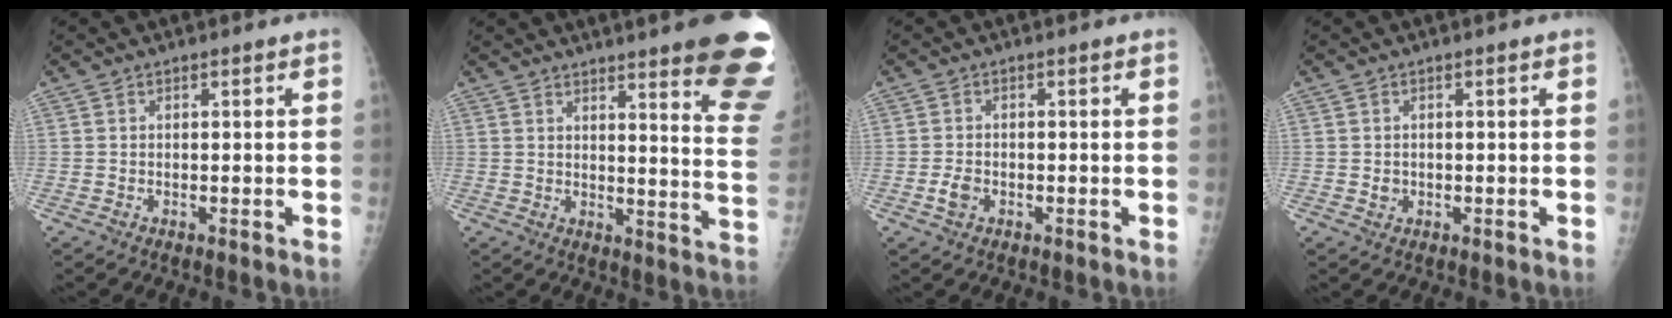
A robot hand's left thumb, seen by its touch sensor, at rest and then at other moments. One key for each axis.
{"total": 19.6, "fx": 13.8, "fy": 2.4, "fz": 13.7, "tx": -0.146, "ty": -0.088, "tz": 0.157}
{"total": 2.5, "fx": -0.9, "fy": 1.8, "fz": 1.5, "tx": -0.029, "ty": 0.003, "tz": -0.017}
{"total": 1.3, "fx": -0.1, "fy": 1.2, "fz": 0.6, "tx": -0.006, "ty": 0.002, "tz": 0.002}